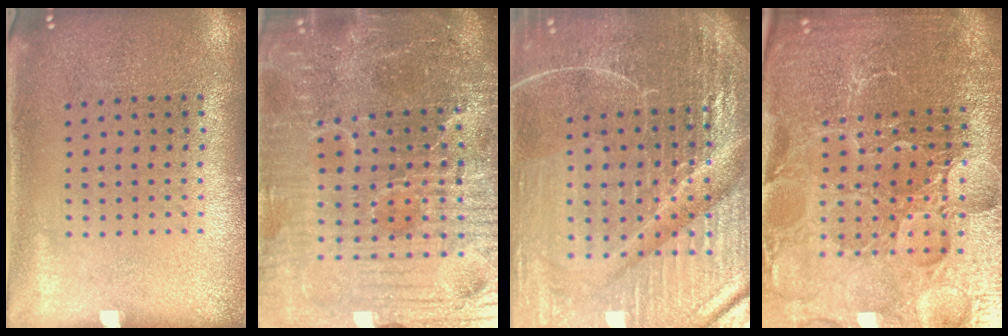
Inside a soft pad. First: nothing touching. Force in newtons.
{"total": 7.3, "press": 6.5, "slide": 3.3}
{"total": 6.9, "press": 6.0, "slide": 3.4}
{"total": 5.5, "press": 5.1, "slide": 1.9}